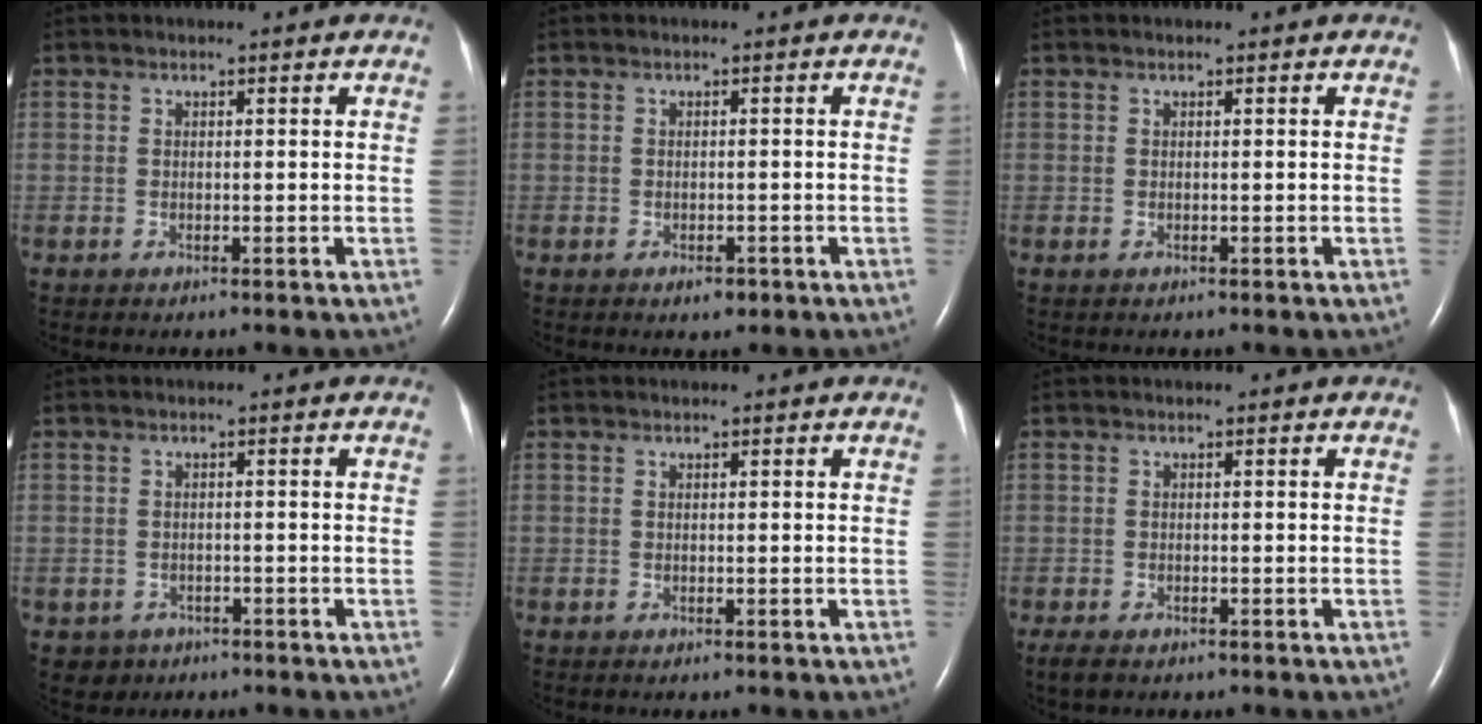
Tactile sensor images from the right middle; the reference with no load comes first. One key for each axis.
{"total": 1.6, "fx": -0.9, "fy": 0.8, "fz": 0.9, "tx": -0.015, "ty": 0.001, "tz": -0.008}
{"total": 0.0}
{"total": 2.6, "fx": -1.3, "fy": 2.2, "fz": 0.0, "tx": -0.003, "ty": 0.009, "tz": -0.014}
{"total": 0.0}
{"total": 2.7, "fx": -1.9, "fy": 1.2, "fz": 1.5, "tx": -0.028, "ty": -0.006, "tz": -0.025}